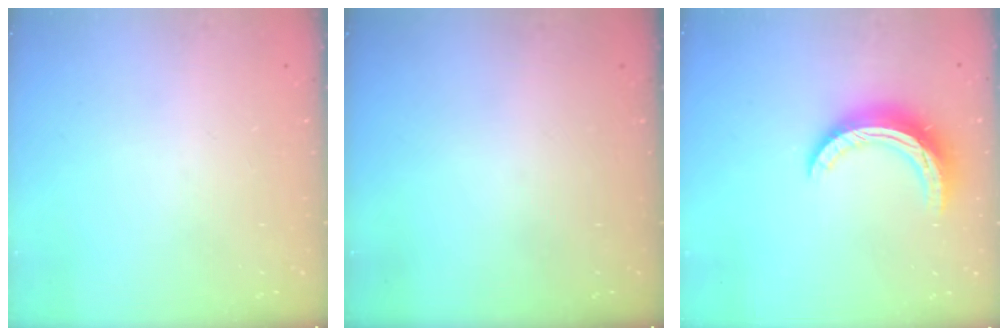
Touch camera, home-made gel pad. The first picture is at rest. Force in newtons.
{"total": 0.0}
{"total": 11.8, "press": 11.8, "slide": 0.9}